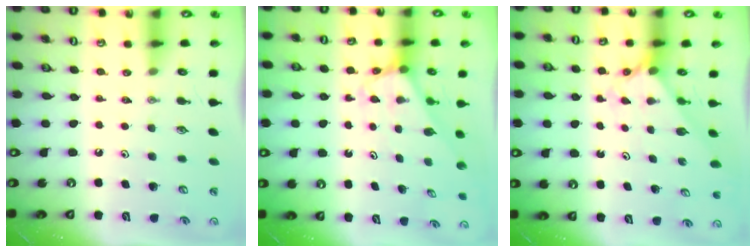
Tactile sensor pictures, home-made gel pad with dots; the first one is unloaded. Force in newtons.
{"total": 2.5, "press": 2.5, "slide": 0.2}
{"total": 2.0, "press": 2.0, "slide": 0.2}